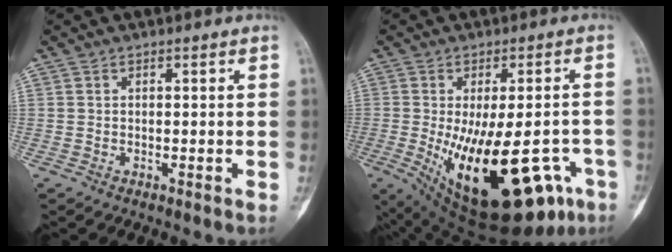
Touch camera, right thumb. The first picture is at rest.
{"total": 25.0, "force": [-9.0, 10.6, 20.8], "torque": [-0.276, -0.013, -0.107]}